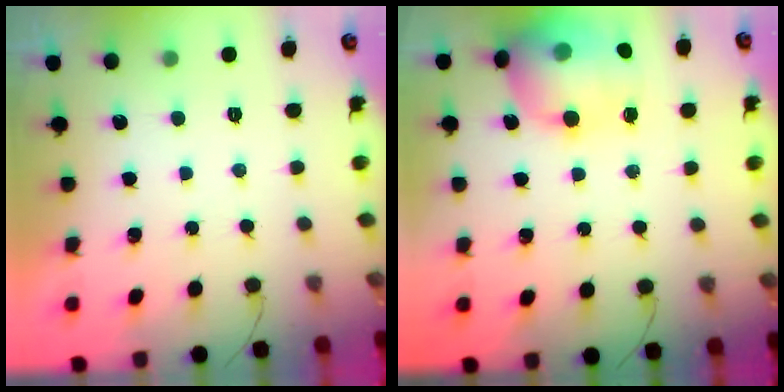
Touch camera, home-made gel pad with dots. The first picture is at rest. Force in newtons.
{"total": 17.4, "press": 17.3, "slide": 2.0}